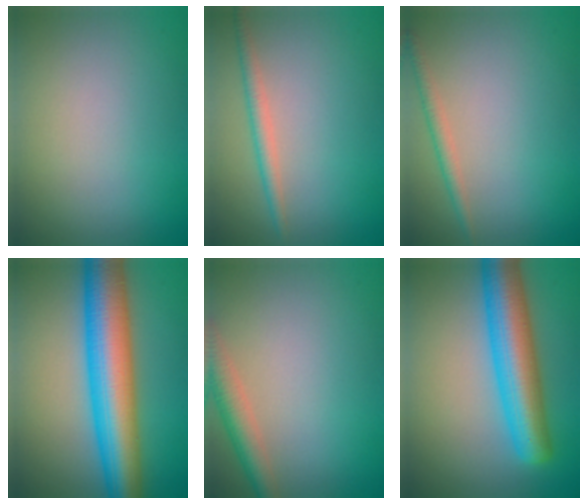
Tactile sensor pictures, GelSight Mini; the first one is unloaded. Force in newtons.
{"total": 2.0, "press": 2.0, "slide": 0.0}
{"total": 1.6, "press": 1.6, "slide": 0.0}
{"total": 10.8, "press": 10.8, "slide": 0.0}
{"total": 3.5, "press": 3.5, "slide": 0.1}
{"total": 8.0, "press": 8.0, "slide": 0.2}